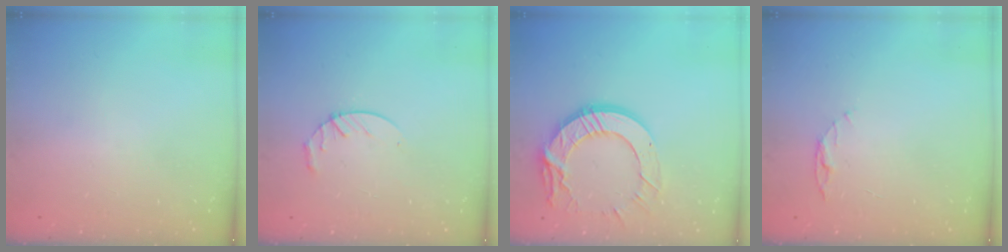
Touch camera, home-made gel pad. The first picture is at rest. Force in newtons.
{"total": 4.2, "press": 4.2, "slide": 0.5}
{"total": 15.0, "press": 14.9, "slide": 1.5}
{"total": 3.9, "press": 3.9, "slide": 0.4}